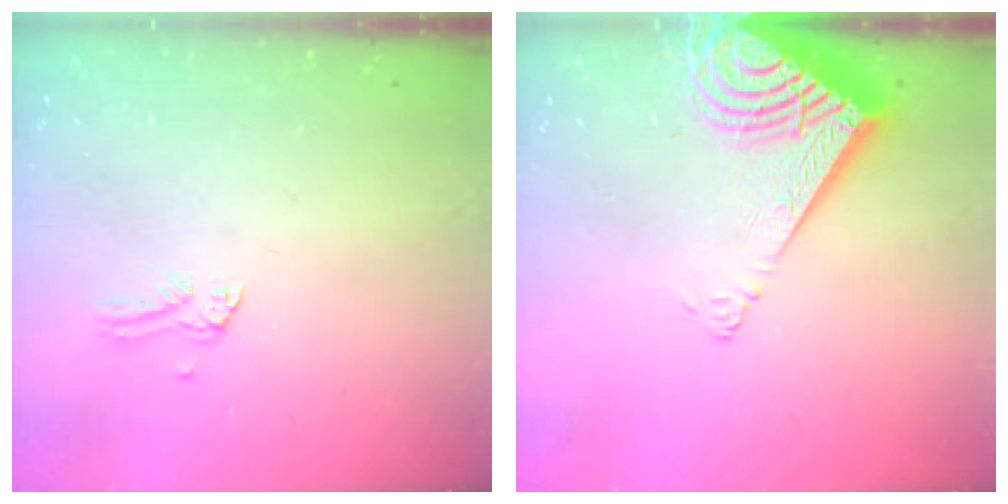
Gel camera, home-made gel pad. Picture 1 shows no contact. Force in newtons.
{"total": 10.7, "press": 10.6, "slide": 1.5}